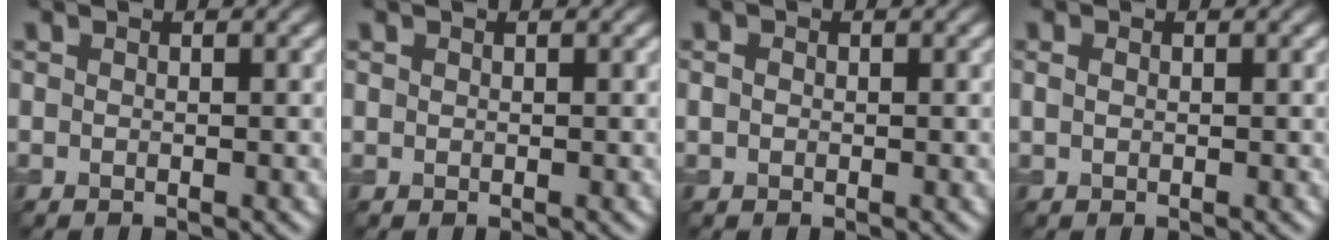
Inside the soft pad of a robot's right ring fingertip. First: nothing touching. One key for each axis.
{"total": 0.0}
{"total": 0.8, "fx": 0.1, "fy": 0.7, "fz": 0.4, "tx": -0.008, "ty": 0.001, "tz": -0.001}
{"total": 0.7, "fx": 0.2, "fy": 0.5, "fz": 0.5, "tx": -0.012, "ty": 0.002, "tz": 0.004}